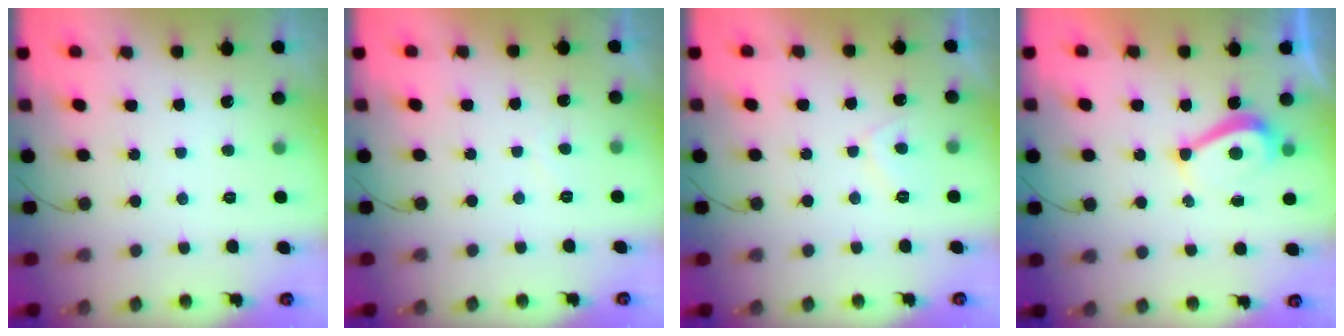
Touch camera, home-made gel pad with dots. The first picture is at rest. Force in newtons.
{"total": 0.6, "press": 0.3, "slide": 0.5}
{"total": 3.9, "press": 3.8, "slide": 0.7}
{"total": 5.5, "press": 5.4, "slide": 0.8}